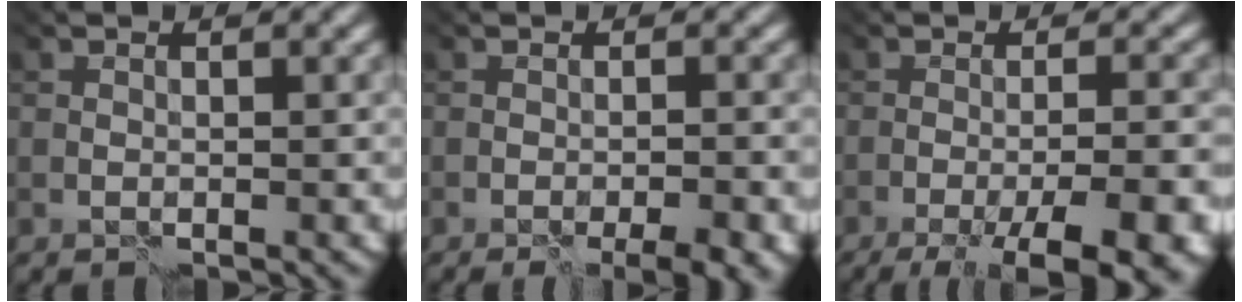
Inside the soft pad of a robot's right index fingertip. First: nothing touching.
{"total": 5.1, "force": [-3.0, 1.3, 3.9], "torque": [-0.020, 0.014, -0.030]}
{"total": 12.7, "force": [-7.1, 4.0, 9.8], "torque": [-0.090, 0.001, -0.075]}